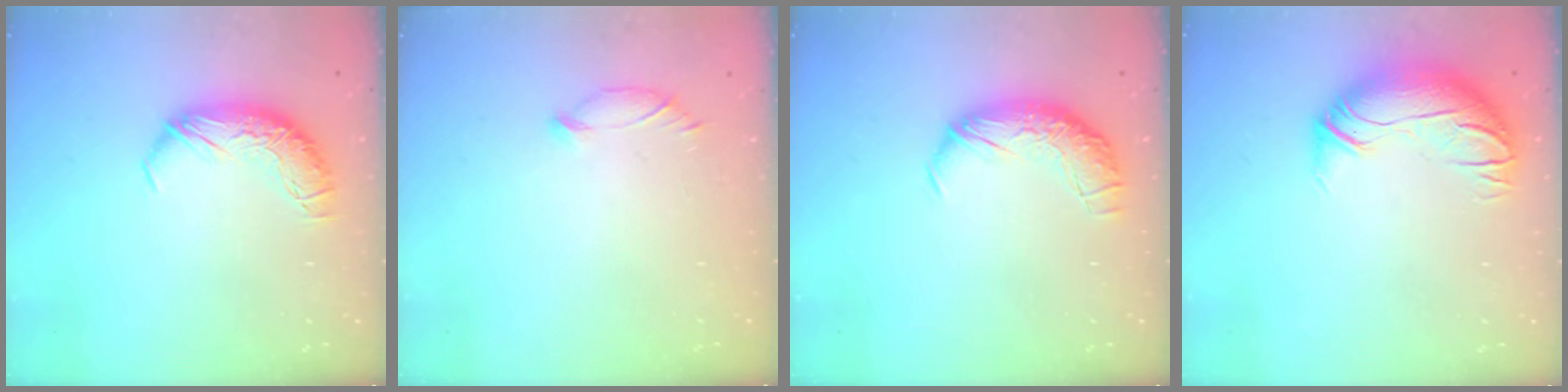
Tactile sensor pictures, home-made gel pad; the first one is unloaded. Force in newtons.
{"total": 5.8, "press": 5.7, "slide": 1.0}
{"total": 2.3, "press": 0.9, "slide": 2.1}
{"total": 3.0, "press": 0.5, "slide": 2.9}